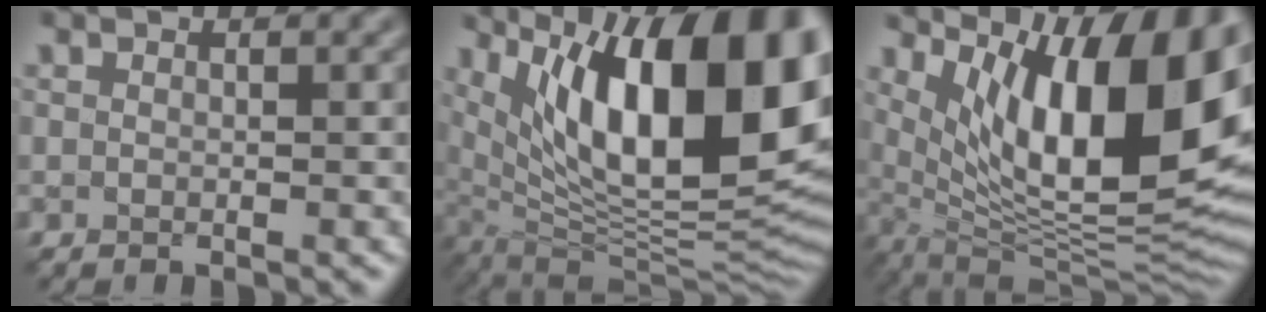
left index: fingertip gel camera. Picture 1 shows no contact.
{"total": 17.1, "force": [6.0, 7.4, 14.3], "torque": [-0.183, 0.003, 0.107]}
{"total": 15.7, "force": [5.4, 5.9, 13.5], "torque": [-0.186, -0.001, 0.094]}